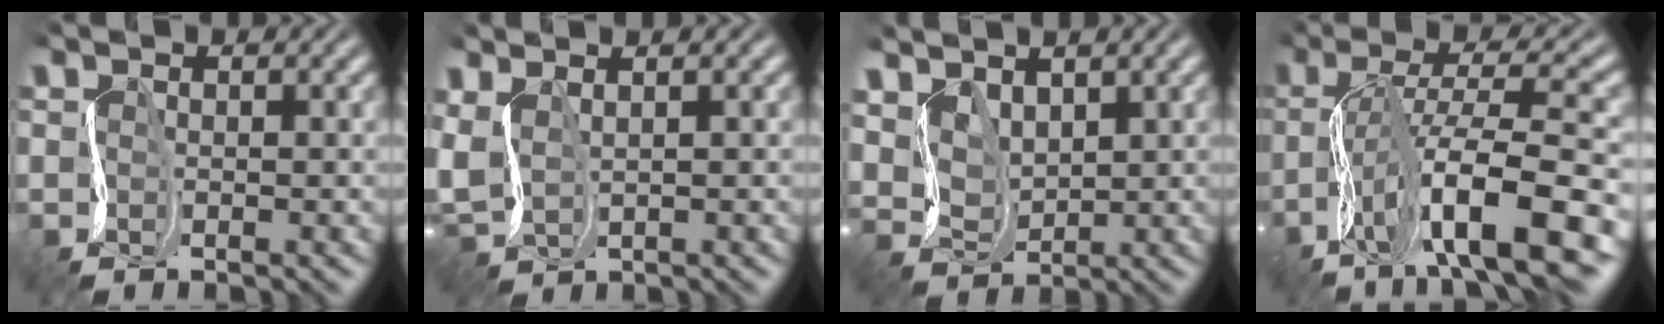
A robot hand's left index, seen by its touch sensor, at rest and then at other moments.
{"total": 2.7, "force": [1.8, 1.4, 1.4], "torque": [-0.046, 0.014, 0.044]}
{"total": 3.5, "force": [2.9, 1.8, 0.8], "torque": [-0.033, 0.001, 0.065]}
{"total": 11.5, "force": [-3.9, 3.8, 10.1], "torque": [-0.177, 0.024, -0.062]}